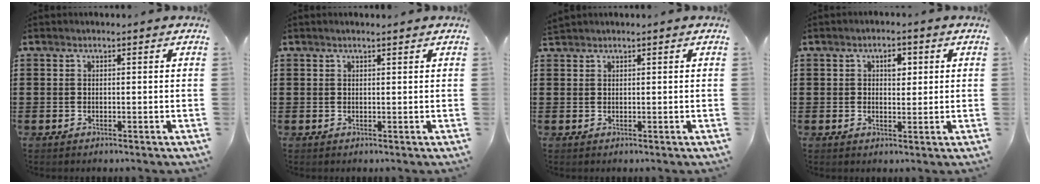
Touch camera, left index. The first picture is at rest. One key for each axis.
{"total": 0.7, "fx": 0.6, "fy": 0.0, "fz": 0.5, "tx": -0.009, "ty": -0.001, "tz": 0.011}
{"total": 0.7, "fx": 0.7, "fy": 0.0, "fz": 0.1, "tx": -0.005, "ty": -0.001, "tz": 0.015}
{"total": 2.9, "fx": 0.8, "fy": 1.7, "fz": 2.2, "tx": -0.024, "ty": 0.001, "tz": 0.007}